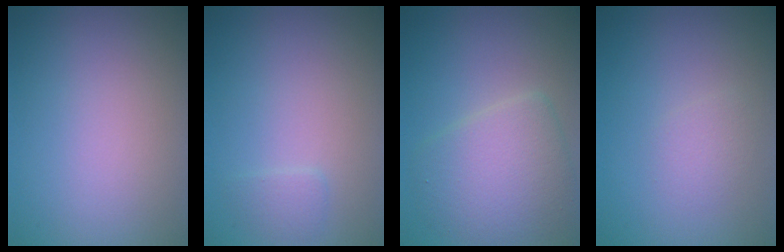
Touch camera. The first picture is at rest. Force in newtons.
{"total": 1.0, "press": 1.0, "slide": 0.1}
{"total": 5.2, "press": 5.2, "slide": 0.1}
{"total": 1.3, "press": 1.3, "slide": 0.2}